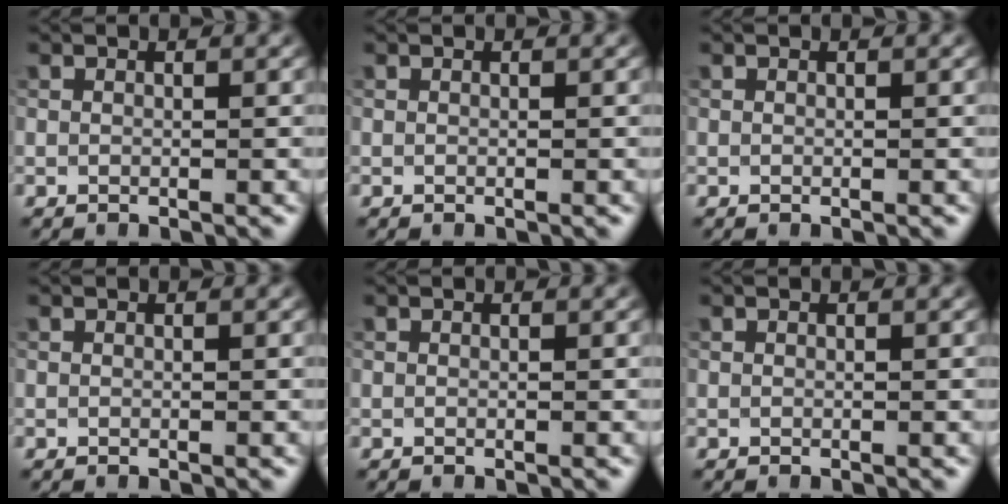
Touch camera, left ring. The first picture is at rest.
{"total": 0.0}
{"total": 0.0}
{"total": 0.0}
{"total": 0.0}
{"total": 0.0}